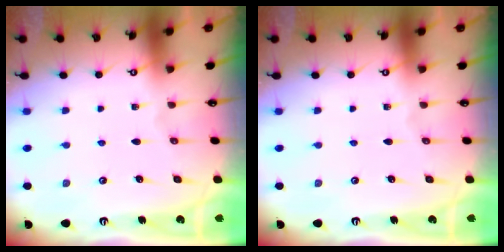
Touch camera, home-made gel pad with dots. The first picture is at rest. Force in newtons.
{"total": 0.0}